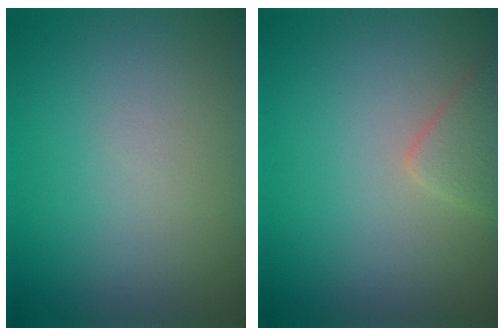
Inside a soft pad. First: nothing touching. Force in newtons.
{"total": 1.9, "press": 1.9, "slide": 0.0}